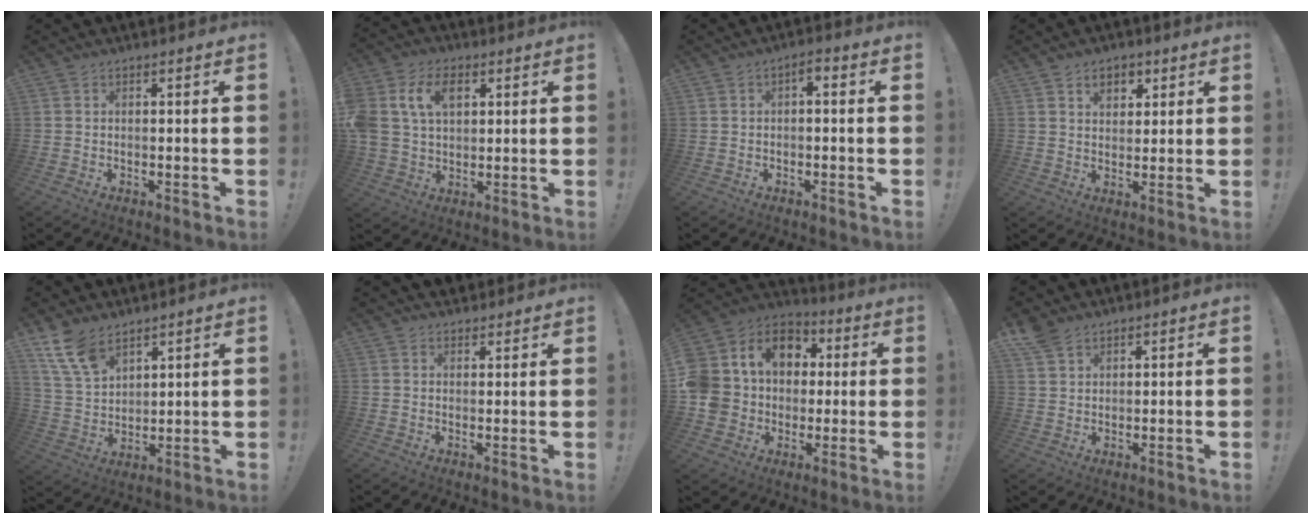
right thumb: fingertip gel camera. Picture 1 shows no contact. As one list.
[{"total": 13.0, "force": [4.2, 9.4, 7.8], "torque": [-0.161, 0.000, 0.082]}, {"total": 2.3, "force": [-1.1, 1.0, 1.7], "torque": [-0.033, 0.012, -0.022]}, {"total": 5.6, "force": [2.8, 4.2, 2.6], "torque": [-0.032, -0.007, 0.049]}, {"total": 11.0, "force": [7.7, 5.8, 5.3], "torque": [-0.117, -0.034, 0.156]}, {"total": 2.5, "force": [2.1, 1.4, -0.1], "torque": [0.013, -0.010, 0.037]}, {"total": 14.9, "force": [1.8, 13.2, 6.8], "torque": [-0.125, 0.000, 0.051]}, {"total": 4.7, "force": [3.7, 2.2, 1.8], "torque": [-0.031, -0.019, 0.071]}]